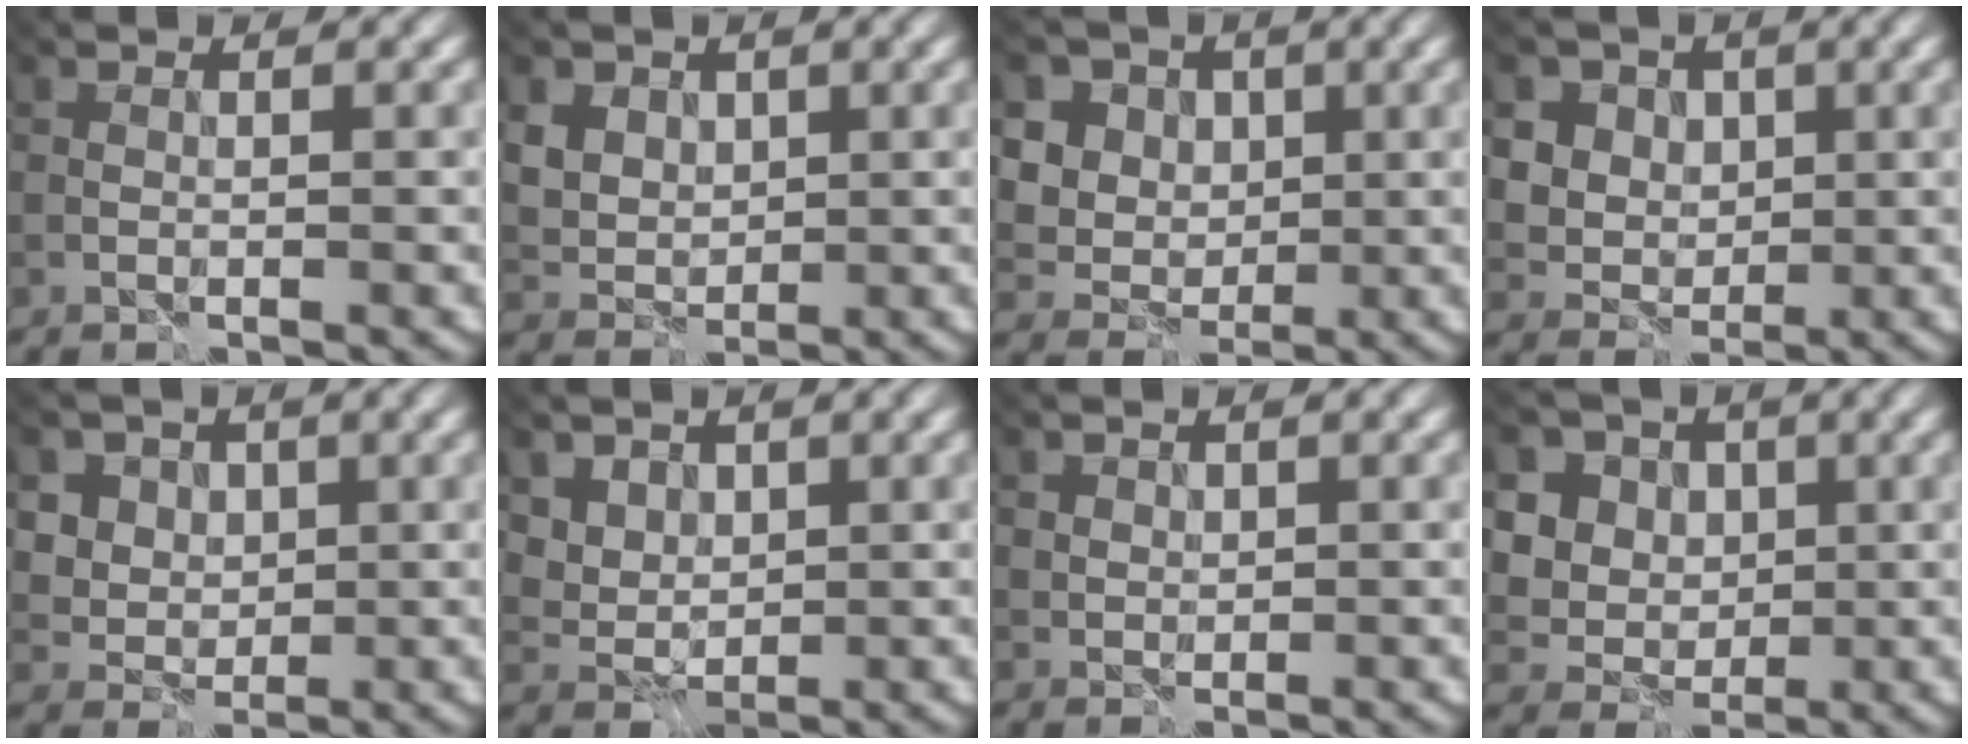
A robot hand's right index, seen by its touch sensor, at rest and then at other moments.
{"total": 5.0, "force": [2.6, 3.9, 1.7], "torque": [-0.049, 0.006, 0.047]}
{"total": 8.1, "force": [3.7, 6.7, 2.6], "torque": [-0.065, 0.002, 0.059]}
{"total": 6.7, "force": [3.0, 5.6, 2.0], "torque": [-0.044, 0.006, 0.047]}
{"total": 5.1, "force": [2.6, 4.2, 1.2], "torque": [-0.030, -0.002, 0.047]}
{"total": 2.9, "force": [2.1, 1.9, 0.4], "torque": [-0.028, -0.020, 0.061]}
{"total": 1.3, "force": [1.0, 0.9, -0.1], "torque": [-0.002, -0.007, 0.020]}
{"total": 8.9, "force": [3.9, 7.4, 3.1], "torque": [-0.080, 0.002, 0.064]}